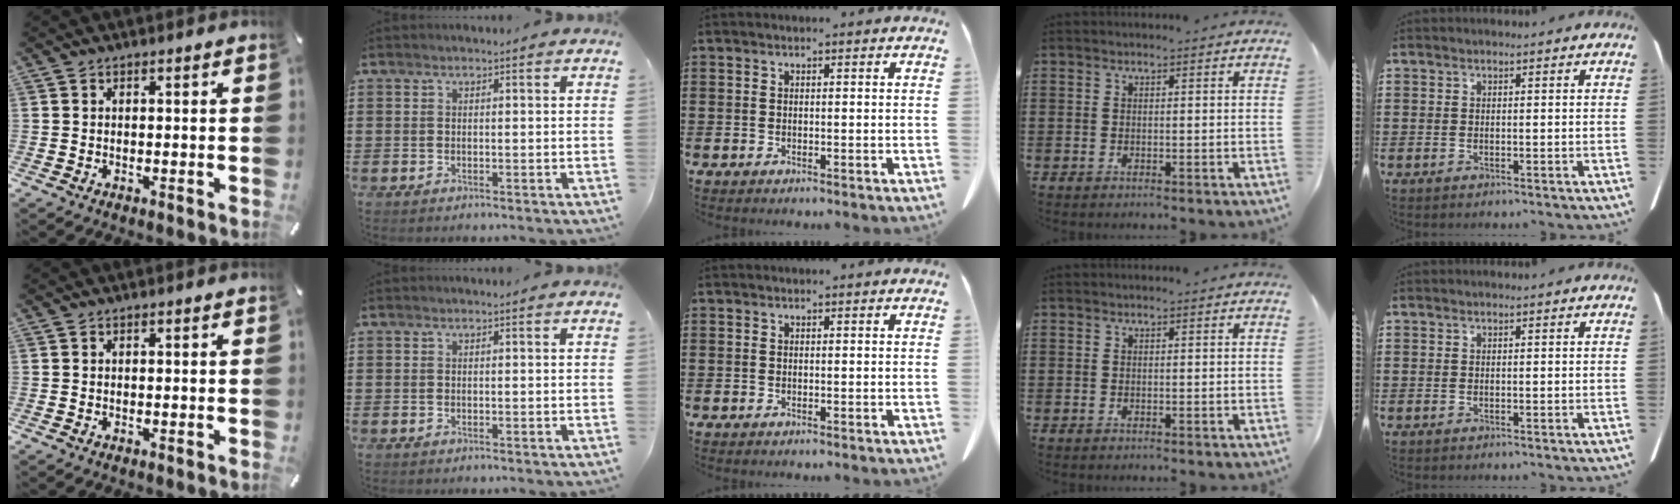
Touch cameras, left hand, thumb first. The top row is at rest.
{}